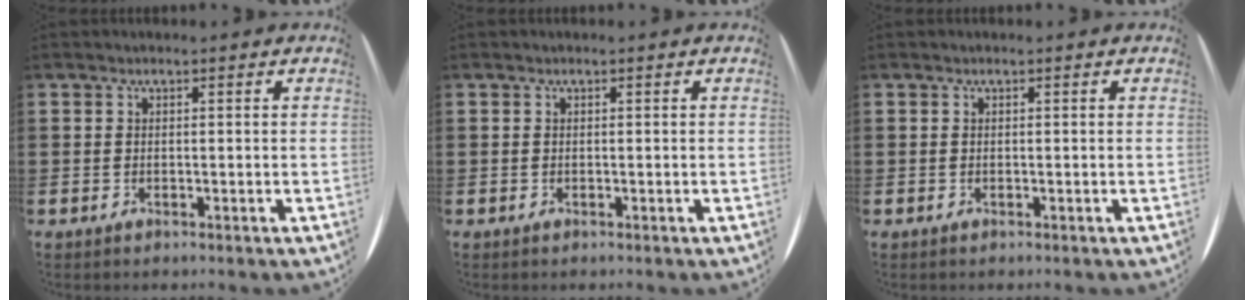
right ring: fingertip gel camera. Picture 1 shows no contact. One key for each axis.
{"total": 0.0}
{"total": 0.0}